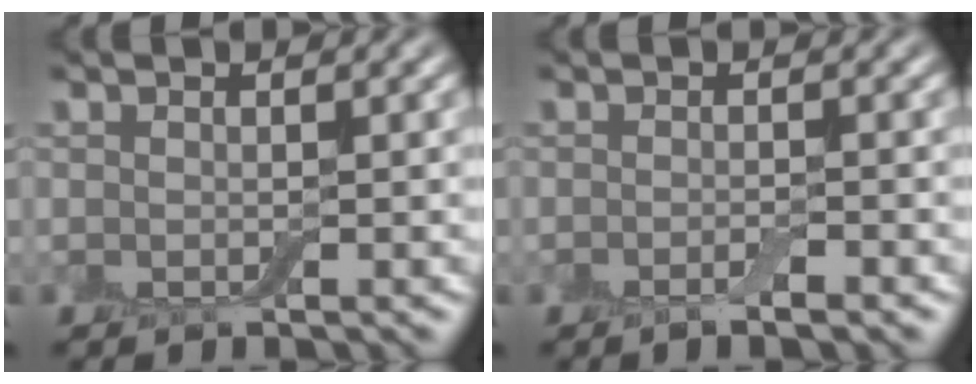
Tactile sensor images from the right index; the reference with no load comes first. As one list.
[{"total": 1.4, "force": [-0.8, 0.2, 1.2], "torque": [-0.017, -0.004, -0.014]}]